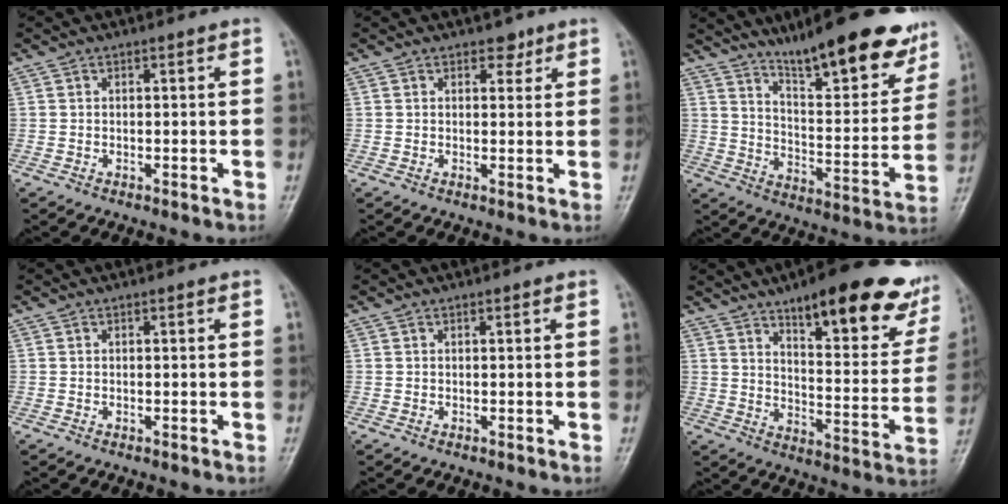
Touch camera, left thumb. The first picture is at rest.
{"total": 2.4, "force": [1.6, 1.5, 1.0], "torque": [0.005, -0.008, 0.020]}
{"total": 21.1, "force": [15.1, 5.2, 13.7], "torque": [-0.156, -0.080, 0.231]}
{"total": 0.0}
{"total": 0.0}
{"total": 24.6, "force": [15.7, 7.6, 17.3], "torque": [-0.186, -0.063, 0.214]}